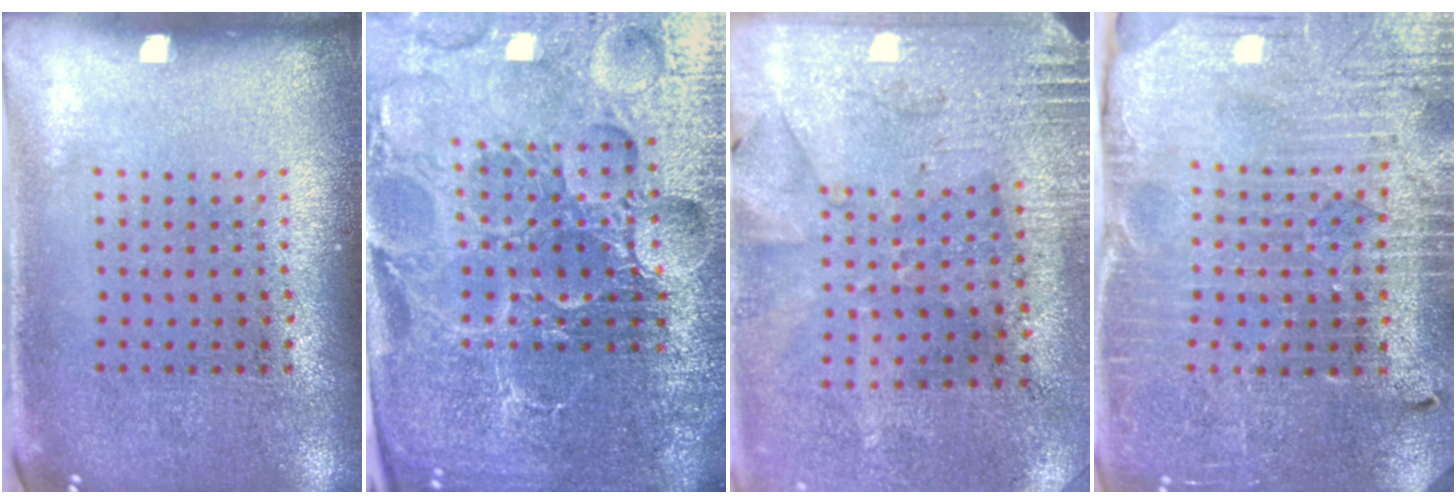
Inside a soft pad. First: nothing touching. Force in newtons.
{"total": 6.6, "press": 5.9, "slide": 3.1}
{"total": 2.8, "press": 2.2, "slide": 1.7}
{"total": 3.8, "press": 3.7, "slide": 0.9}